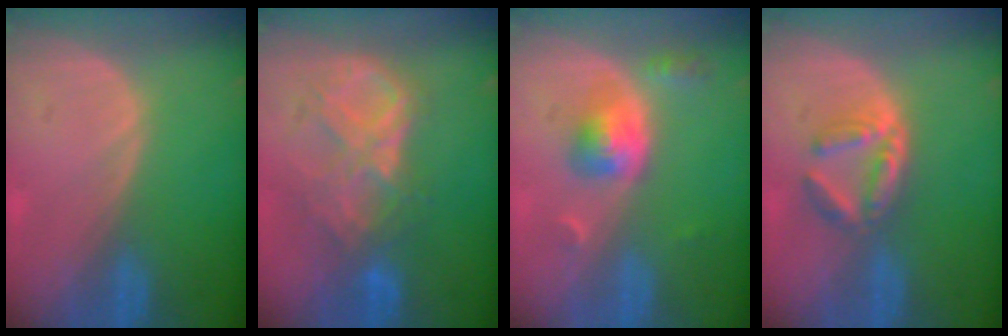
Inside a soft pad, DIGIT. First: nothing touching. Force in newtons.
{"total": 8.9, "press": 7.8, "slide": 4.4}
{"total": 5.2, "press": 4.8, "slide": 2.0}
{"total": 5.1, "press": 5.0, "slide": 1.1}